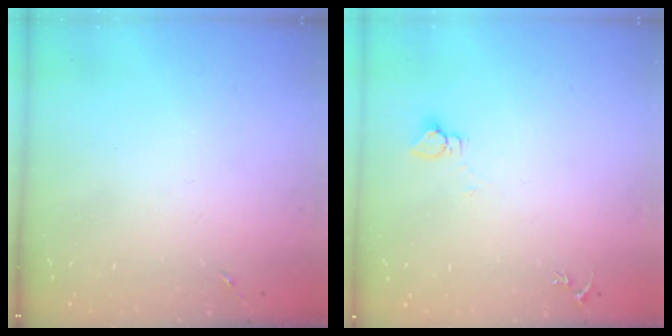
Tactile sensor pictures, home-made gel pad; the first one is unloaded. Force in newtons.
{"total": 2.7, "press": 2.7, "slide": 0.1}